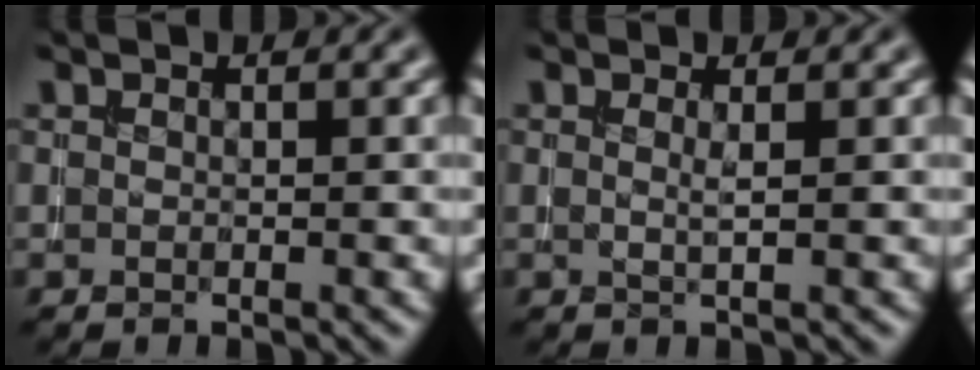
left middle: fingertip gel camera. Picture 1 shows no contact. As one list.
[{"total": 0.9, "force": [0.2, 0.1, 0.8], "torque": [-0.014, -0.002, 0.001]}]